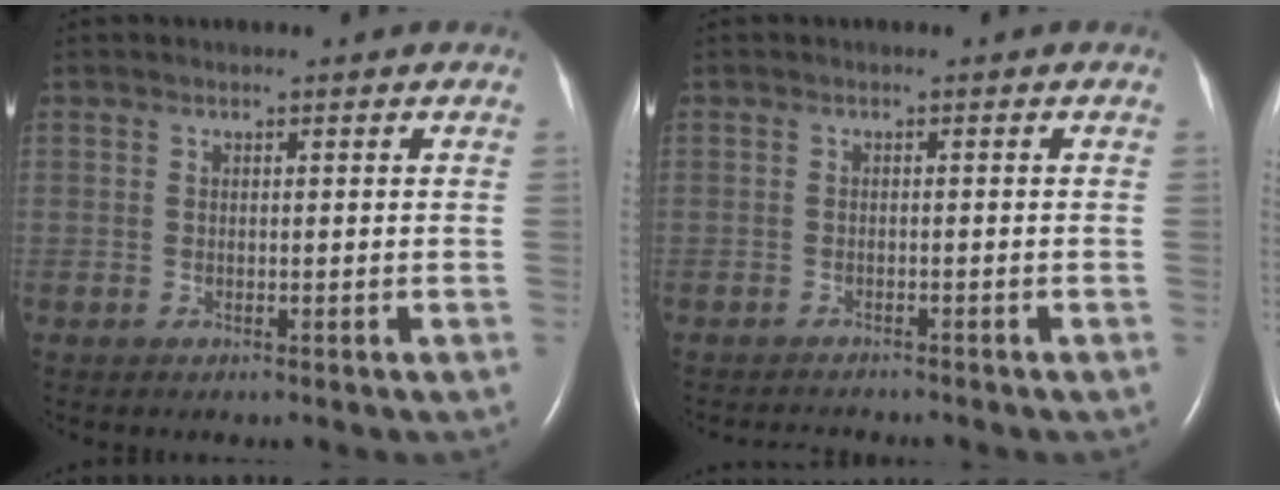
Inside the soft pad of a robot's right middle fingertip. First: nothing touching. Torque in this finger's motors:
{"motor_torque": [0.17, -0.18, -0.03, 0.01]}